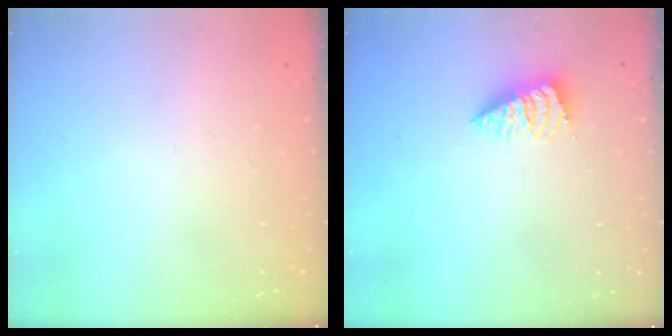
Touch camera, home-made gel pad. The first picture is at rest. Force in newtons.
{"total": 1.9, "press": 1.9, "slide": 0.2}